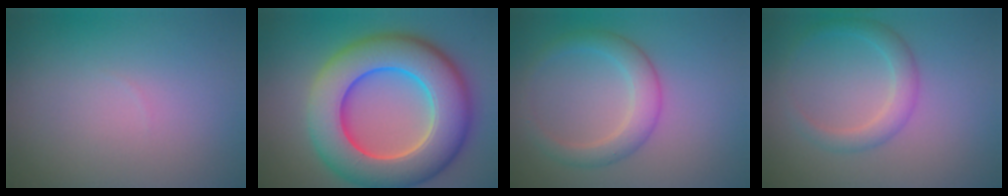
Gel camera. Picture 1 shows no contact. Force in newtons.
{"total": 12.4, "press": 12.4, "slide": 0.2}
{"total": 3.1, "press": 3.1, "slide": 0.1}
{"total": 2.3, "press": 2.3, "slide": 0.2}